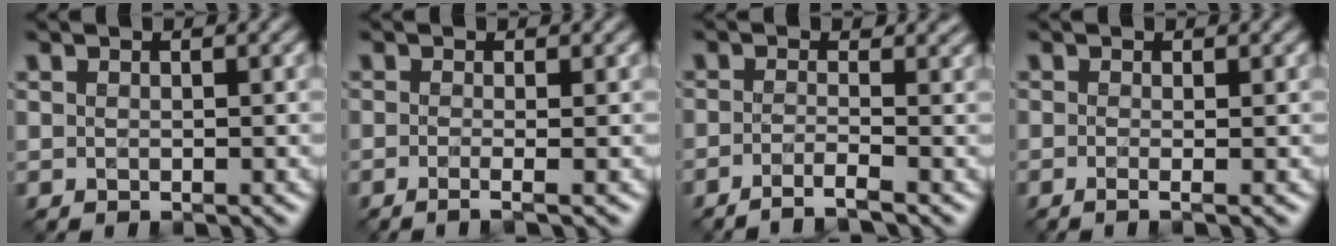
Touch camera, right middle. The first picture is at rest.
{"total": 2.2, "force": [-0.5, 0.9, 2.0], "torque": [-0.019, -0.010, -0.023]}
{"total": 2.6, "force": [-1.5, 0.6, 2.1], "torque": [-0.028, 0.002, -0.044]}
{"total": 2.0, "force": [-0.3, 0.8, 1.8], "torque": [-0.020, -0.009, -0.020]}